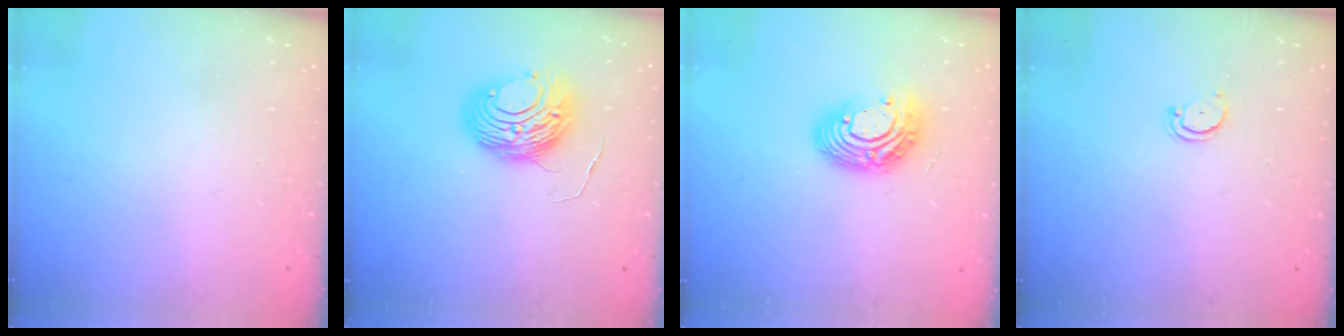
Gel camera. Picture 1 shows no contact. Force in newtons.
{"total": 9.7, "press": 9.7, "slide": 0.6}
{"total": 12.3, "press": 12.3, "slide": 1.0}
{"total": 2.3, "press": 2.3, "slide": 0.2}